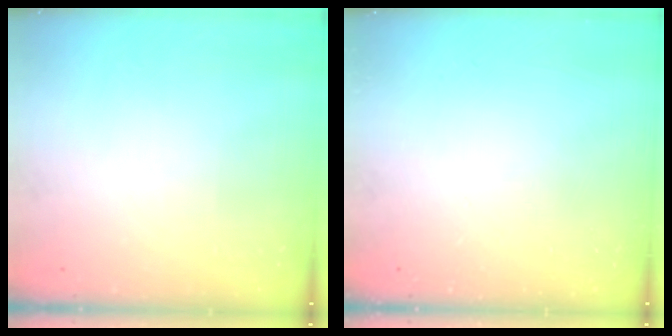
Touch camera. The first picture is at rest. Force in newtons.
{"total": 0.0}